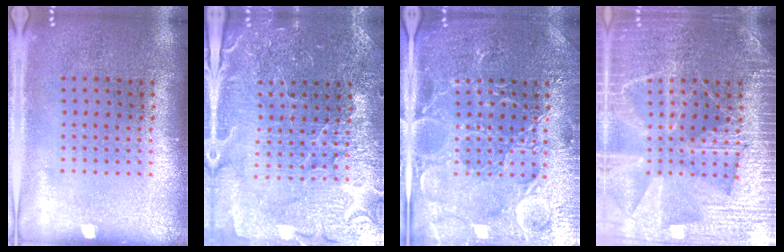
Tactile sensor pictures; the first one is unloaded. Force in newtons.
{"total": 3.3, "press": 3.3, "slide": 0.2}
{"total": 4.7, "press": 4.6, "slide": 1.2}
{"total": 6.6, "press": 6.5, "slide": 0.9}